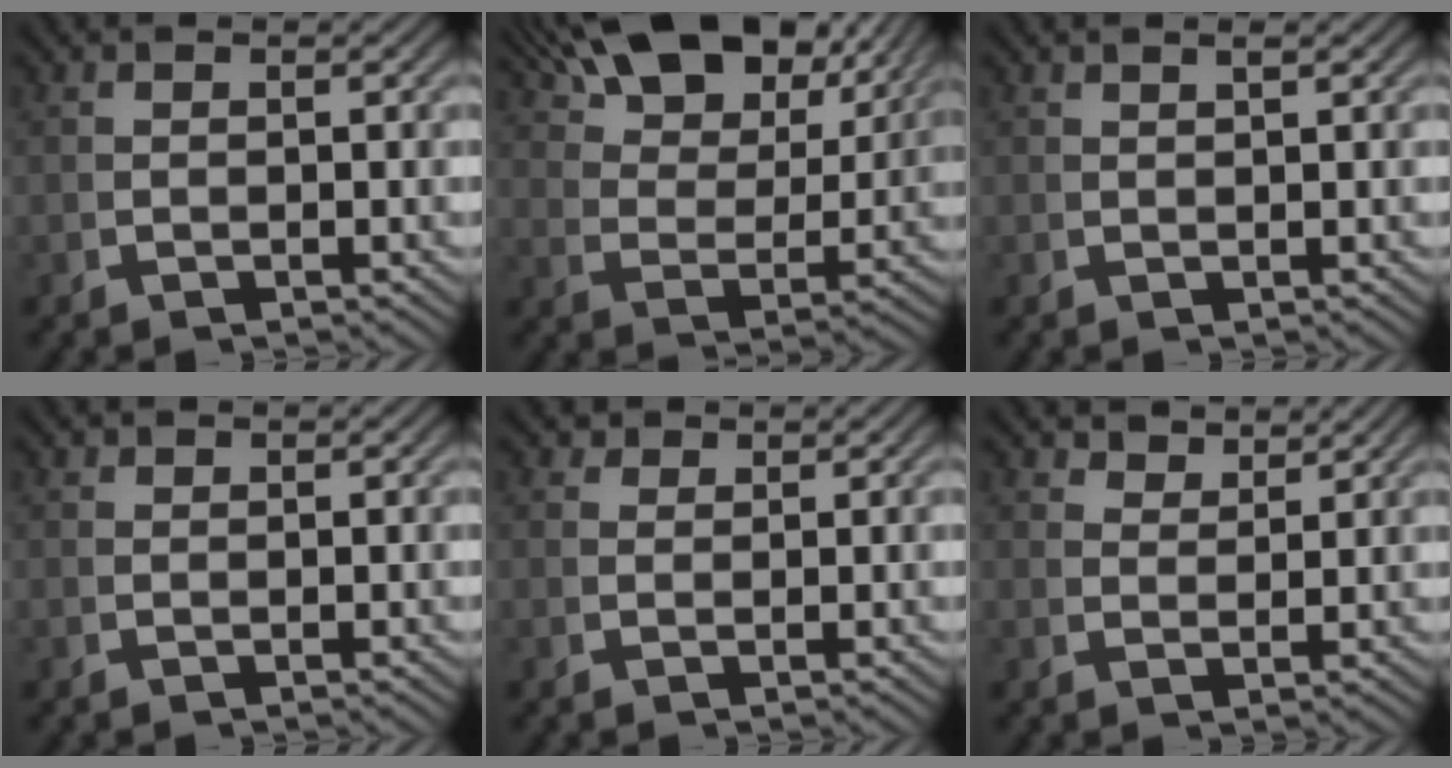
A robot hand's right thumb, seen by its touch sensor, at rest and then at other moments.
{"total": 9.4, "force": [7.1, 3.4, 5.0], "torque": [-0.090, 0.011, 0.120]}
{"total": 1.0, "force": [0.9, -0.1, 0.4], "torque": [-0.002, 0.005, 0.018]}
{"total": 0.7, "force": [0.6, 0.4, 0.0], "torque": [0.004, 0.000, 0.013]}
{"total": 1.7, "force": [1.6, 0.6, 0.2], "torque": [0.002, 0.001, 0.028]}
{"total": 2.7, "force": [2.7, 0.4, 0.5], "torque": [-0.004, 0.003, 0.050]}